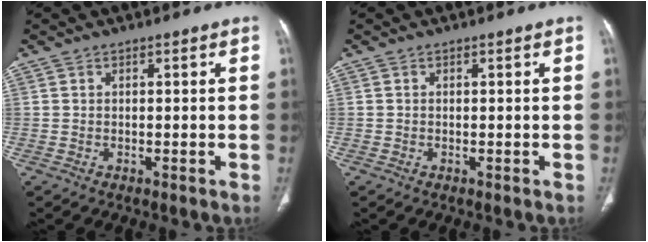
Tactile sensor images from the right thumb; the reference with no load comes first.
{"total": 0.0}